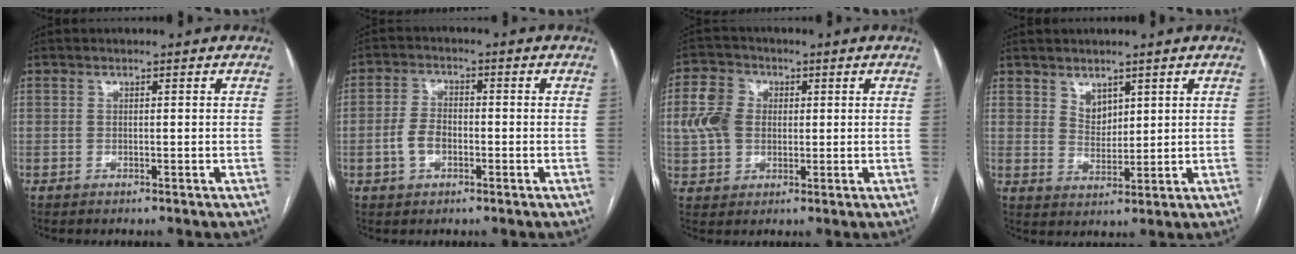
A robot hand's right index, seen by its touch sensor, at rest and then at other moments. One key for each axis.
{"total": 4.7, "fx": -1.4, "fy": 3.0, "fz": 3.3, "tx": -0.072, "ty": 0.012, "tz": -0.024}
{"total": 8.1, "fx": 1.0, "fy": 6.5, "fz": 4.6, "tx": -0.115, "ty": 0.027, "tz": 0.022}
{"total": 3.5, "fx": 2.2, "fy": 2.2, "fz": 1.5, "tx": -0.026, "ty": -0.003, "tz": 0.050}